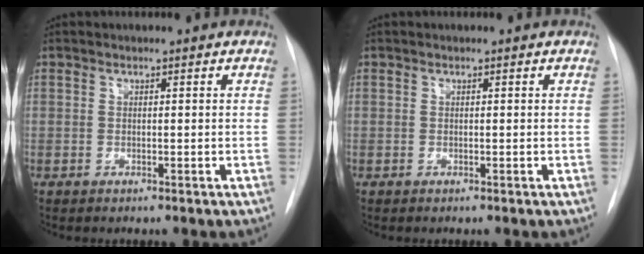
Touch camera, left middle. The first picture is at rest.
{"total": 0.0}